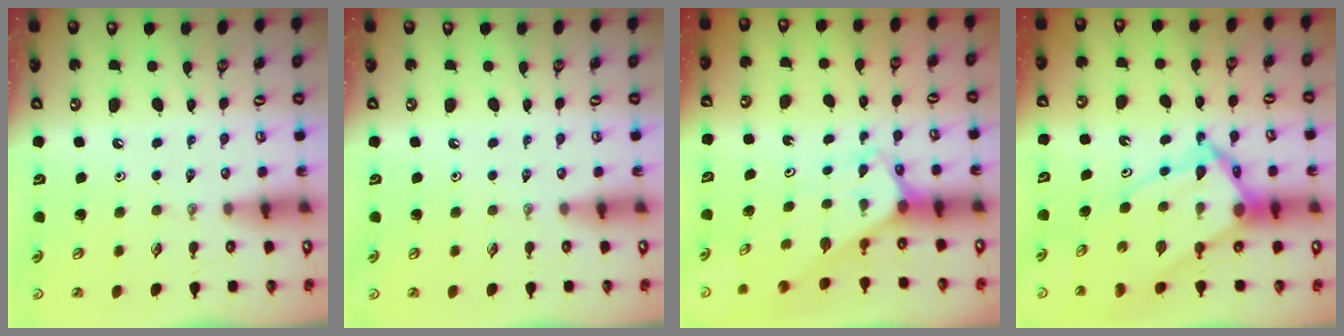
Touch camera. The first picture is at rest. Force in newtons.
{"total": 0.0}
{"total": 2.5, "press": 2.5, "slide": 0.2}
{"total": 13.5, "press": 13.5, "slide": 1.1}